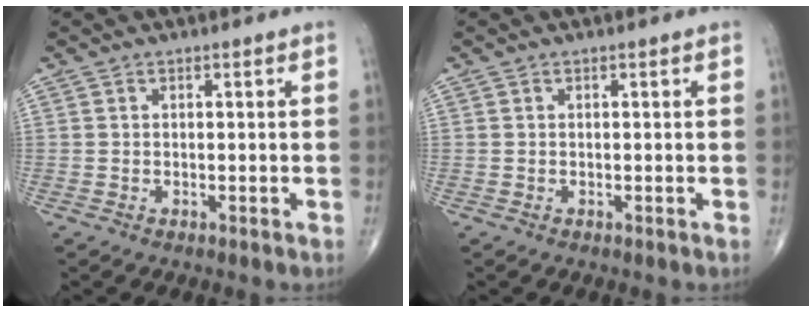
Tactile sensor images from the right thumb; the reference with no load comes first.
{"total": 0.0}